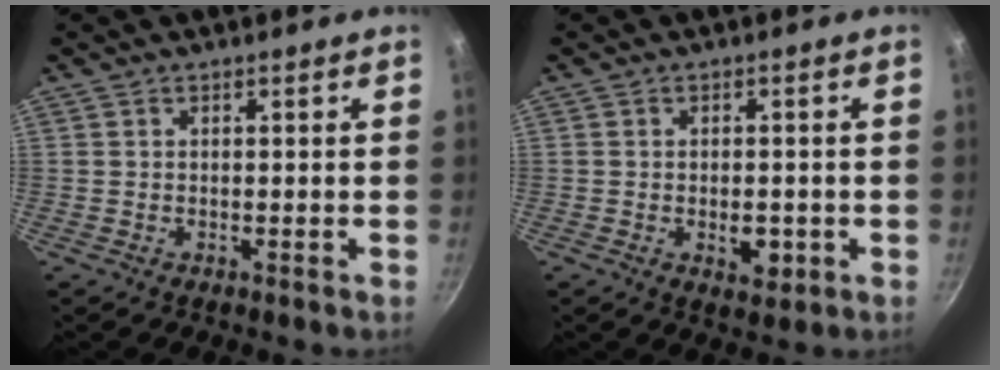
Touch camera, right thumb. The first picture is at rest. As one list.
[{"total": 4.5, "force": [-1.2, 2.5, 3.5], "torque": [-0.040, 0.001, -0.013]}]